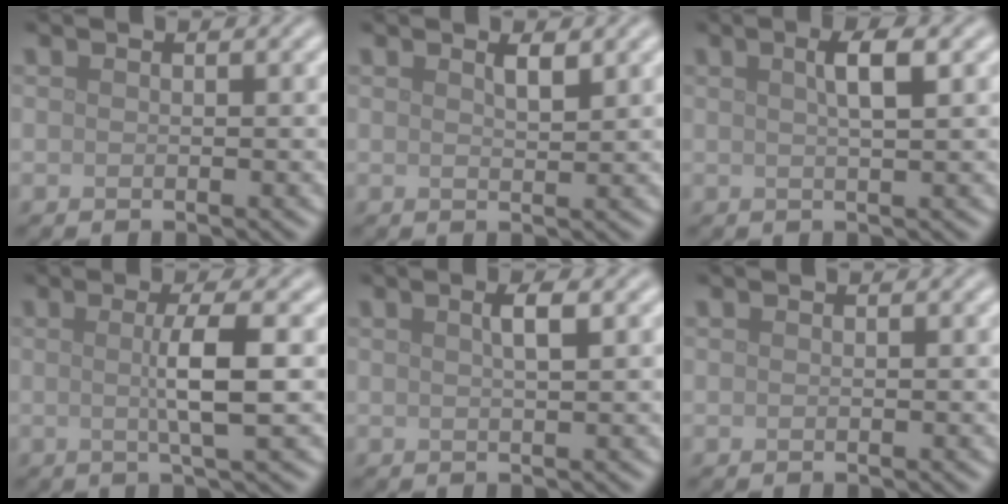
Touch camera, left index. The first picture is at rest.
{"total": 1.4, "force": [0.9, 0.2, 1.0], "torque": [-0.018, 0.000, 0.015]}
{"total": 2.7, "force": [0.9, 0.6, 2.5], "torque": [-0.034, 0.008, 0.011]}
{"total": 4.2, "force": [0.1, 0.7, 4.1], "torque": [-0.068, 0.001, -0.002]}
{"total": 1.8, "force": [0.6, 0.4, 1.6], "torque": [-0.024, 0.005, 0.007]}
{"total": 0.0}